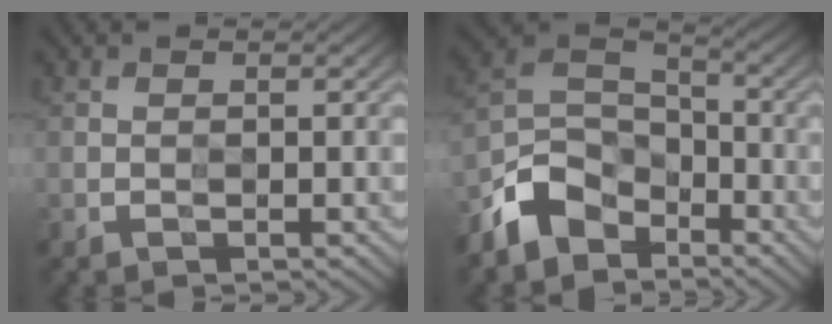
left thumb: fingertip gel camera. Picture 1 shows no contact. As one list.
[{"total": 7.4, "force": [-5.5, 4.6, 1.9], "torque": [-0.033, 0.002, -0.130]}]